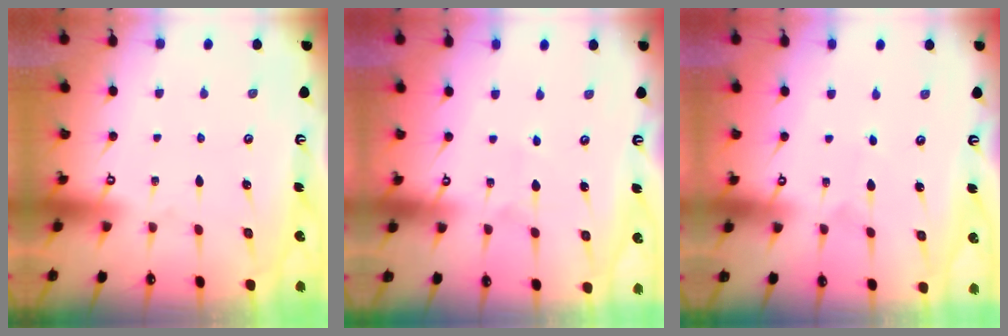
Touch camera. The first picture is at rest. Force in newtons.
{"total": 2.7, "press": 2.7, "slide": 0.2}
{"total": 1.9, "press": 1.9, "slide": 0.2}